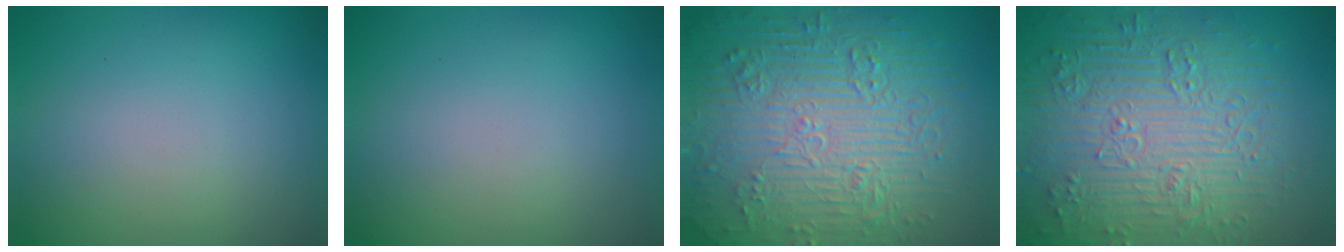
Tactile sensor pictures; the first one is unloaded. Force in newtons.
{"total": 0.0}
{"total": 11.3, "press": 7.5, "slide": 8.4}
{"total": 9.2, "press": 6.8, "slide": 6.2}